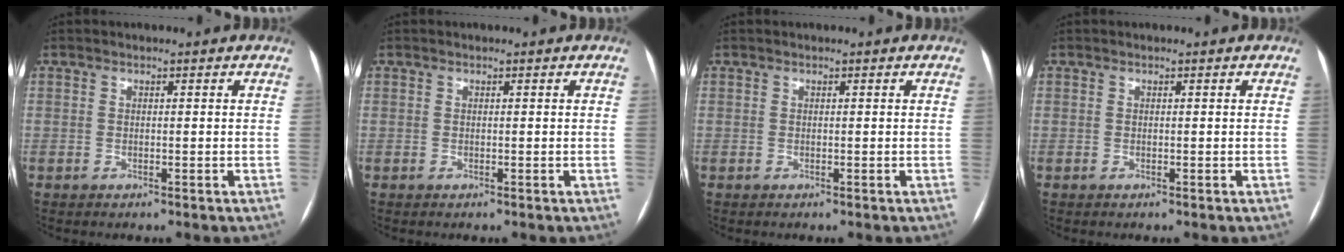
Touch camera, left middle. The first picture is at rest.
{"total": 0.0}
{"total": 0.0}
{"total": 0.0}